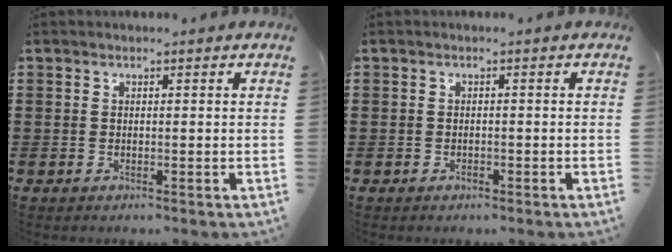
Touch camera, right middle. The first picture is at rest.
{"total": 0.6, "force": [-0.4, 0.5, 0.1], "torque": [-0.003, 0.003, -0.010]}